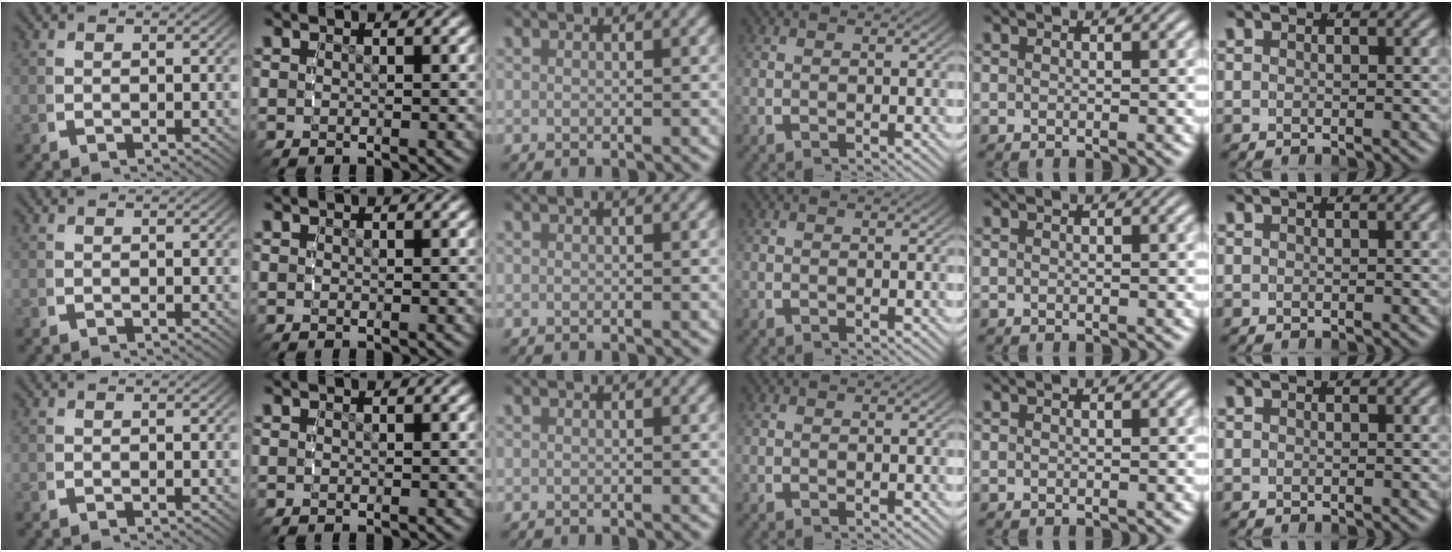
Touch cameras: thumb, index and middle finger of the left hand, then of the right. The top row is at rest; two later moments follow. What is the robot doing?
{"motion": "reach", "object": "measuring cup"}